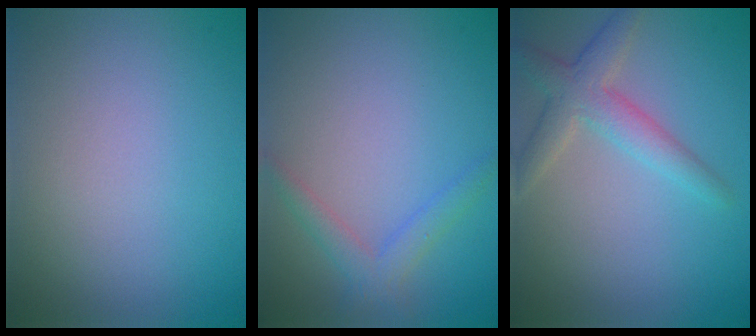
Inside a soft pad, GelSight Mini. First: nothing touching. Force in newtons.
{"total": 2.2, "press": 2.2, "slide": 0.1}
{"total": 3.5, "press": 3.5, "slide": 0.2}